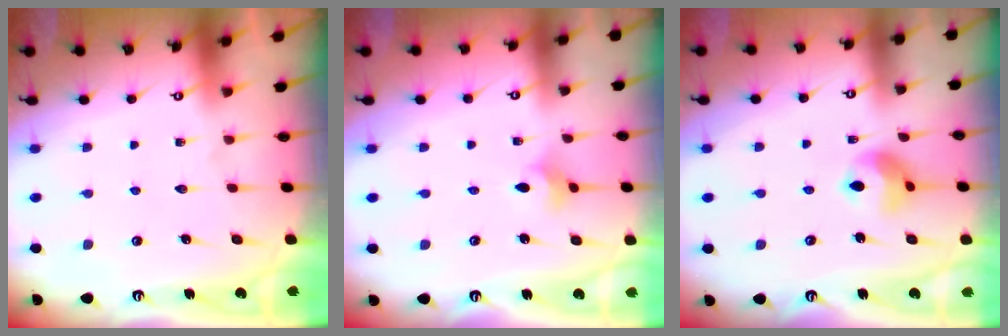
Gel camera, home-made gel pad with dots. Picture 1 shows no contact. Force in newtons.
{"total": 3.5, "press": 3.4, "slide": 0.8}
{"total": 9.2, "press": 9.1, "slide": 0.7}